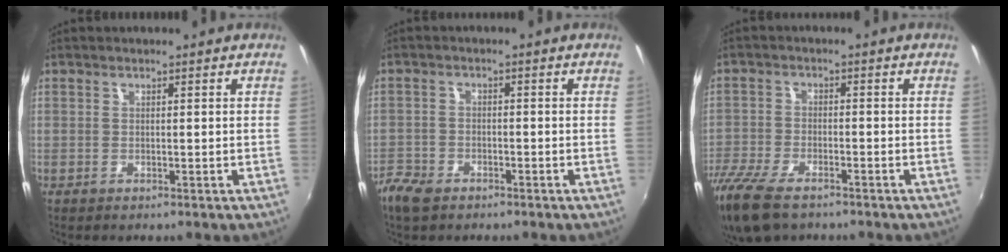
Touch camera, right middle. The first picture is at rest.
{"total": 6.5, "force": [-4.8, 3.4, 2.8], "torque": [-0.084, -0.011, -0.096]}
{"total": 13.5, "force": [-10.0, 5.2, 7.3], "torque": [-0.187, -0.044, -0.188]}